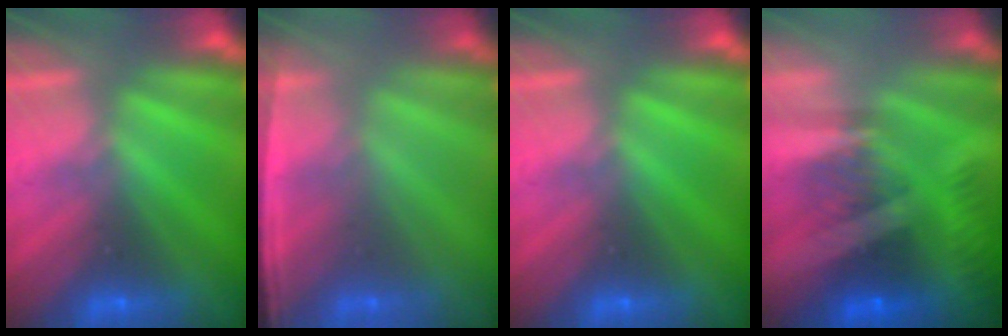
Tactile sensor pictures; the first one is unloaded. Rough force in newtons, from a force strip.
{"total": 1.5}
{"total": 0.0}
{"total": 9.6}